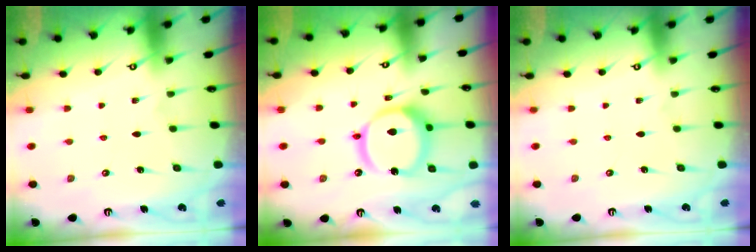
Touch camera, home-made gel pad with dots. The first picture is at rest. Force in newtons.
{"total": 14.8, "press": 14.7, "slide": 1.9}
{"total": 0.0}